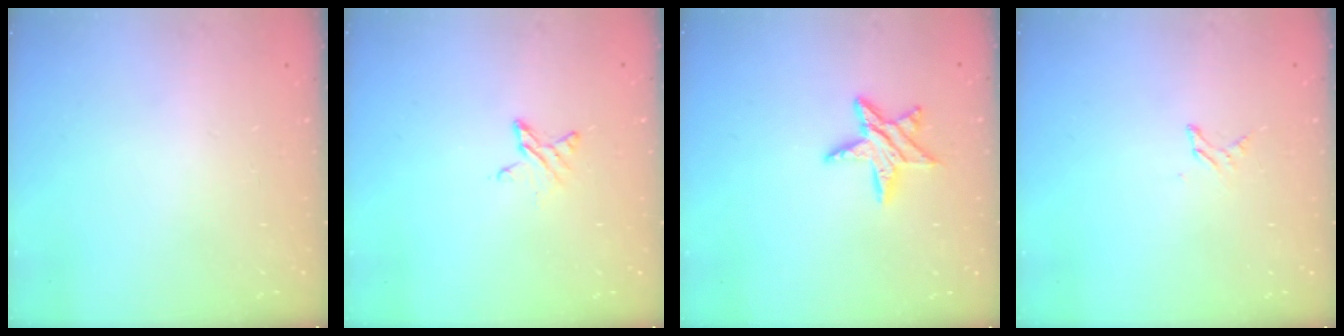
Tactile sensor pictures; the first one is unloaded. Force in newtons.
{"total": 5.0, "press": 4.9, "slide": 0.5}
{"total": 9.7, "press": 9.7, "slide": 0.5}
{"total": 2.9, "press": 2.9, "slide": 0.3}